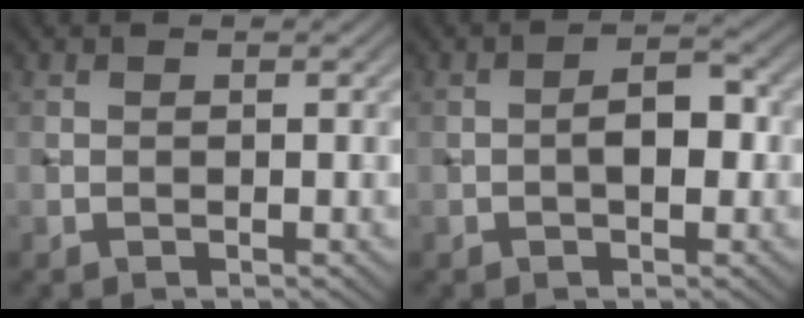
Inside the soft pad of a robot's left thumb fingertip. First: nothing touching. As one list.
[{"total": 3.6, "force": [-0.5, 1.8, 3.1], "torque": [-0.044, 0.007, -0.014]}]